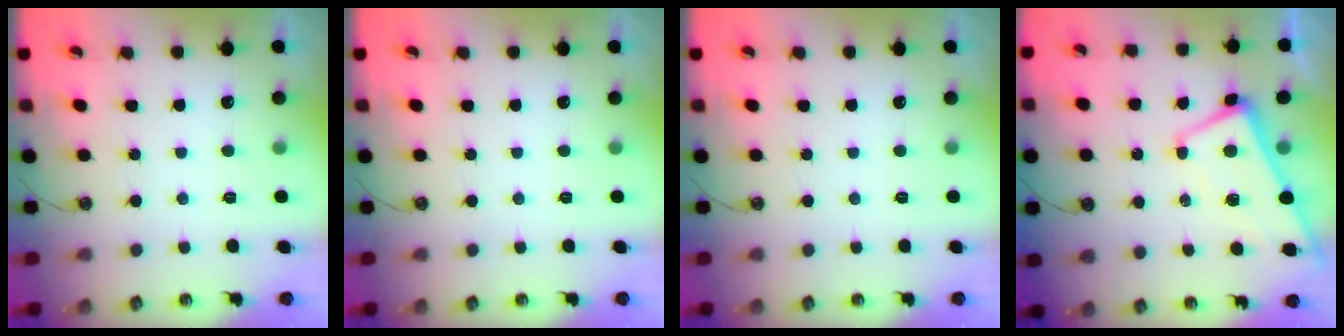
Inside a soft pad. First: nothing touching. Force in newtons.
{"total": 0.0}
{"total": 0.0}
{"total": 1.2, "press": 0.9, "slide": 0.7}